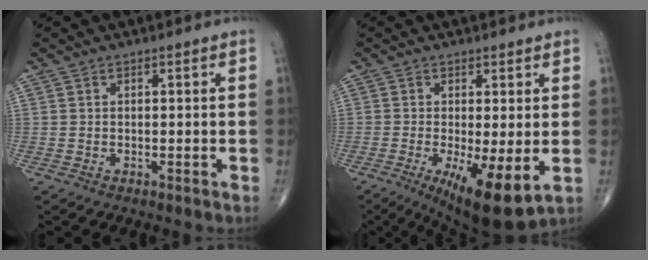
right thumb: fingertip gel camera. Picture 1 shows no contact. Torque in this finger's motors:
{"motor_torque": [1.69, 1.58, 0.14, -0.18, 0.34]}